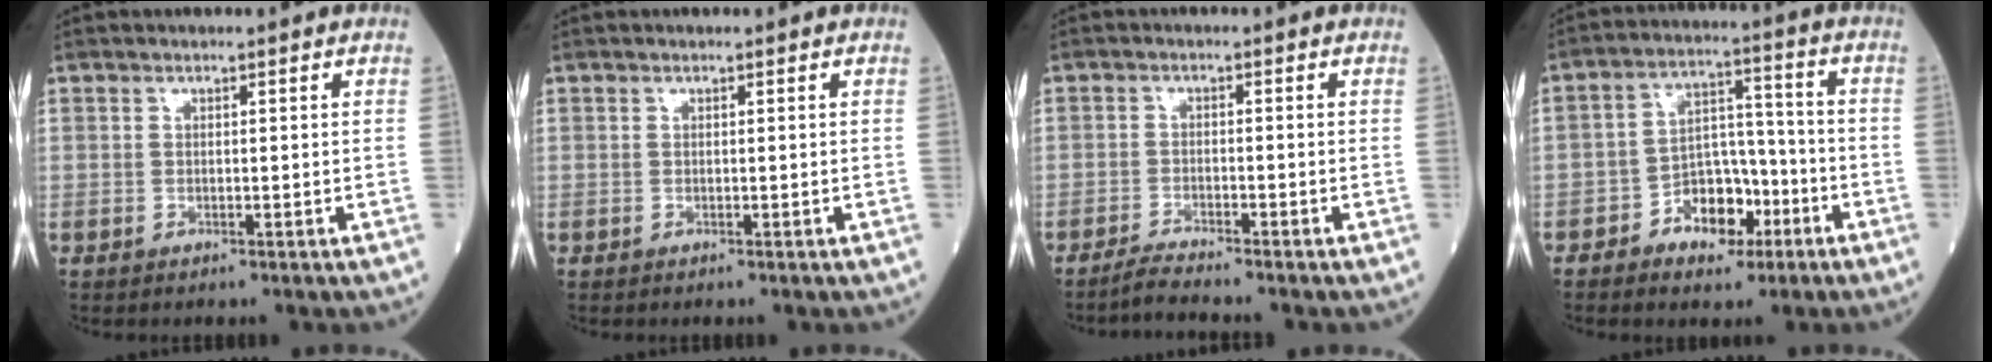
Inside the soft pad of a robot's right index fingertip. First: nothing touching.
{"total": 0.0}
{"total": 2.8, "force": [-2.5, -1.1, 0.5], "torque": [-0.019, -0.015, -0.052]}
{"total": 8.7, "force": [-4.3, 5.0, 5.6], "torque": [-0.096, 0.024, -0.070]}